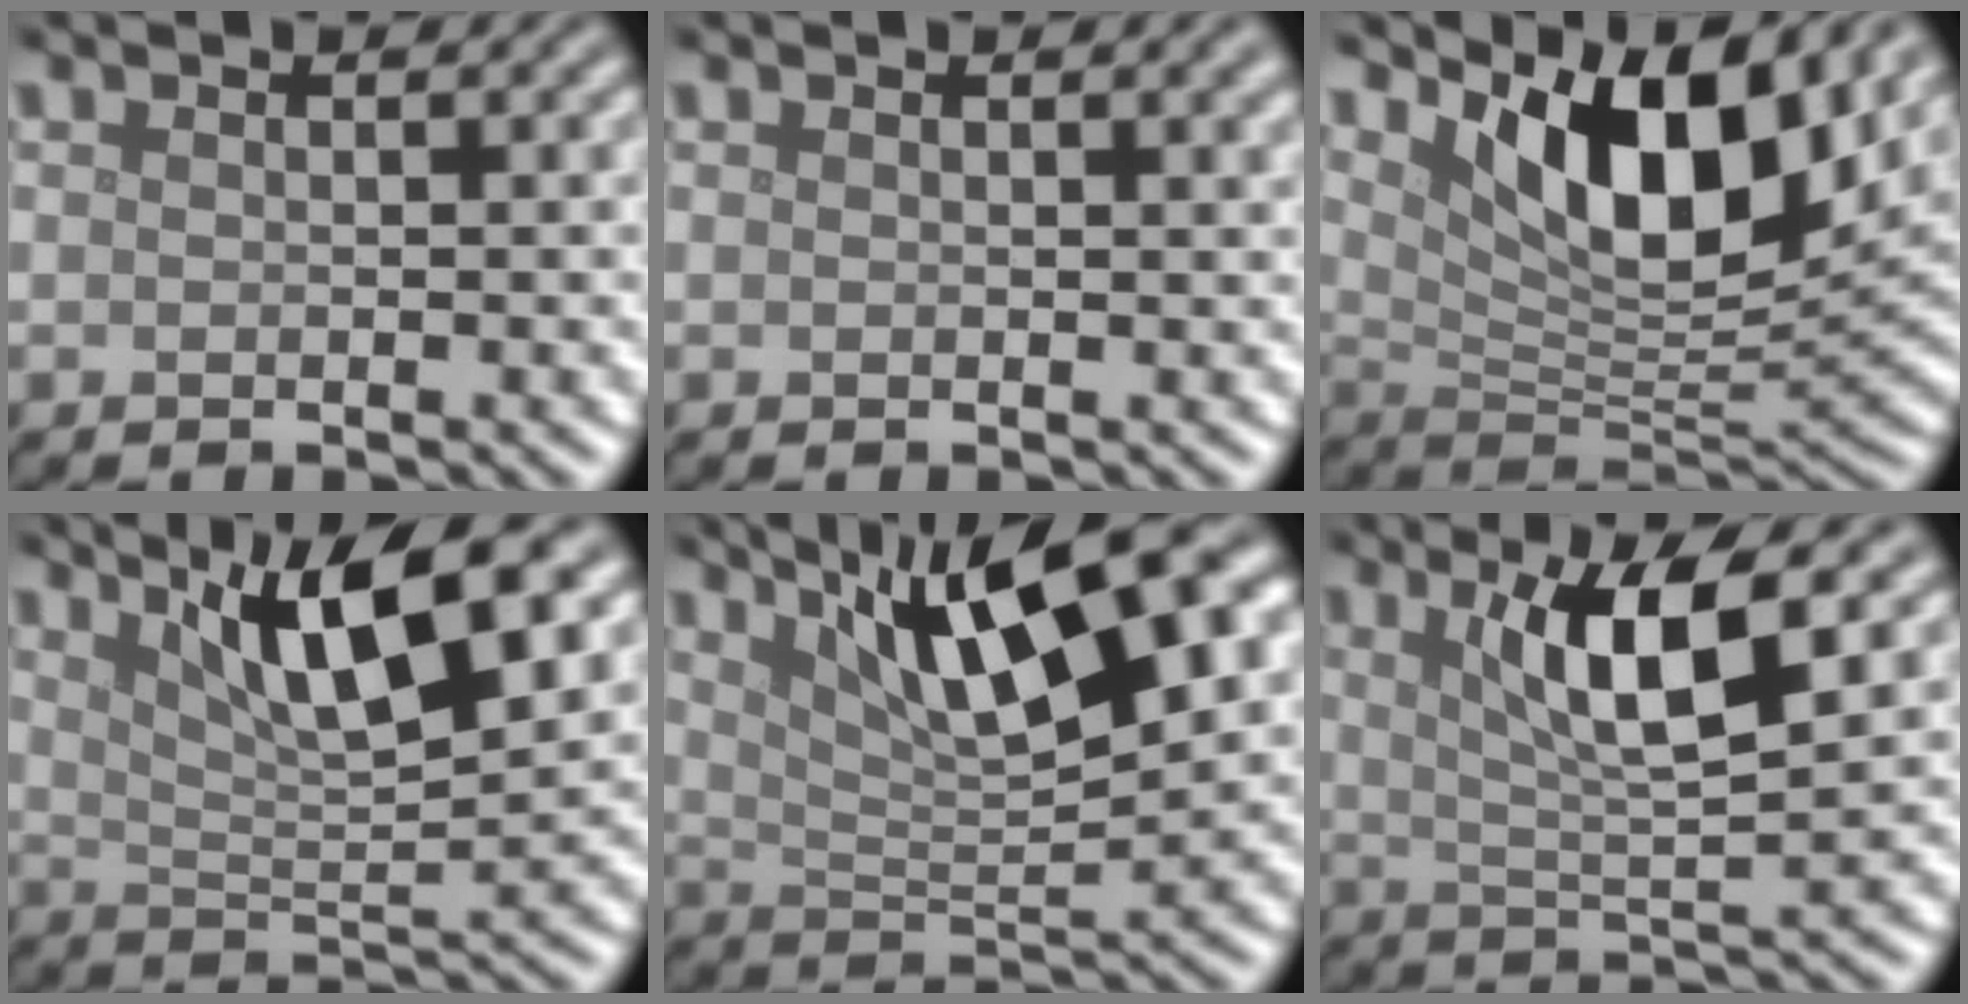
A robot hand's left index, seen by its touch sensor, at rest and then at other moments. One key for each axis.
{"total": 1.5, "fx": 0.8, "fy": 0.5, "fz": 1.2, "tx": -0.006, "ty": 0.006, "tz": 0.010}
{"total": 10.2, "fx": 5.4, "fy": 3.7, "fz": 7.9, "tx": -0.124, "ty": -0.009, "tz": 0.096}
{"total": 8.7, "fx": 4.6, "fy": 2.0, "fz": 7.1, "tx": -0.108, "ty": 0.008, "tz": 0.079}
{"total": 12.5, "fx": 6.1, "fy": 3.5, "fz": 10.3, "tx": -0.160, "ty": 0.017, "tz": 0.099}
{"total": 6.8, "fx": 2.4, "fy": 1.3, "fz": 6.2, "tx": -0.104, "ty": -0.001, "tz": 0.043}